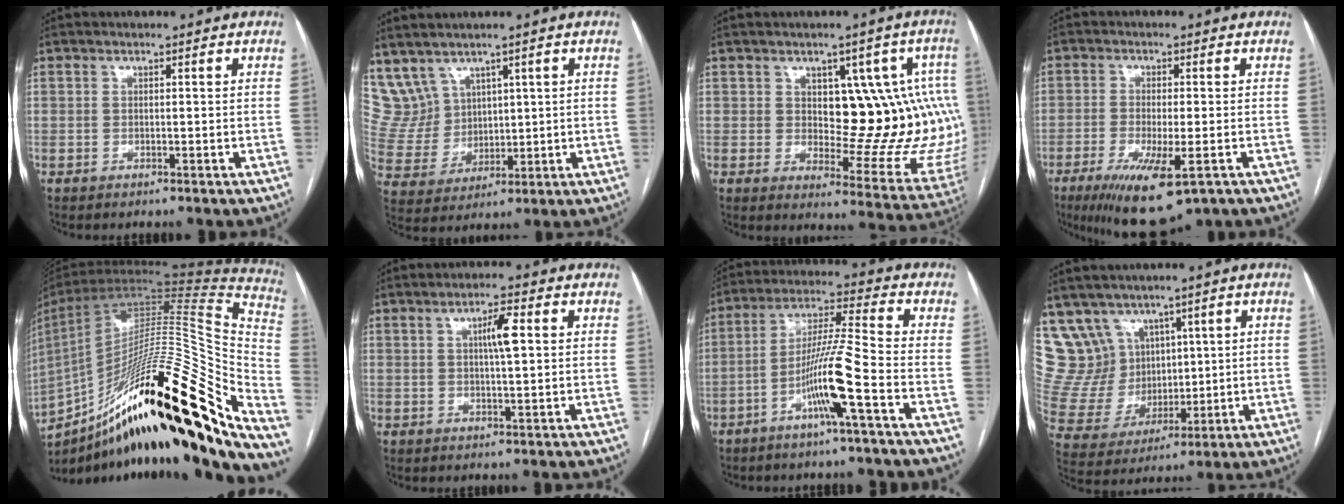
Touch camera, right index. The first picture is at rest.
{"total": 7.5, "force": [5.3, 5.3, 0.7], "torque": [-0.034, 0.030, 0.129]}
{"total": 17.4, "force": [2.0, 7.6, 15.5], "torque": [-0.138, 0.016, 0.038]}
{"total": 11.2, "force": [-6.0, 2.5, 9.1], "torque": [-0.154, -0.030, -0.091]}
{"total": 41.3, "force": [-23.3, 5.7, 33.6], "torque": [-0.466, -0.027, -0.364]}
{"total": 4.3, "force": [1.1, 0.5, 4.1], "torque": [-0.073, 0.005, 0.018]}
{"total": 10.2, "force": [-4.4, -1.0, 9.2], "torque": [-0.181, 0.006, -0.082]}
{"total": 11.9, "force": [7.8, 8.8, 1.9], "torque": [-0.062, 0.051, 0.179]}